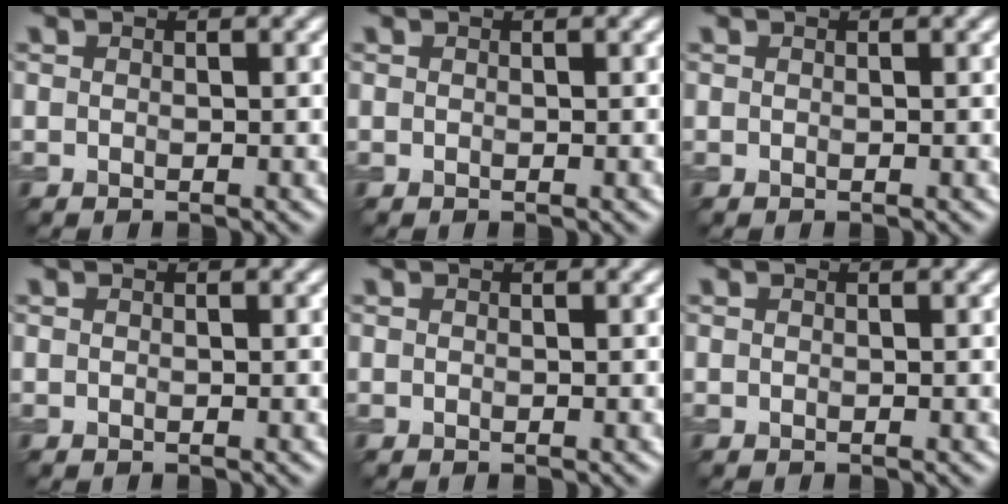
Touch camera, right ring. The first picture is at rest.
{"total": 0.0}
{"total": 0.0}
{"total": 0.0}
{"total": 0.0}
{"total": 0.0}